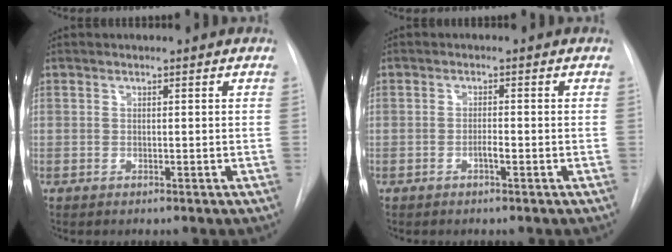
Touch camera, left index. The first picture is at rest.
{"total": 1.3, "force": [-0.7, 0.1, 1.1], "torque": [-0.019, 0.002, -0.013]}